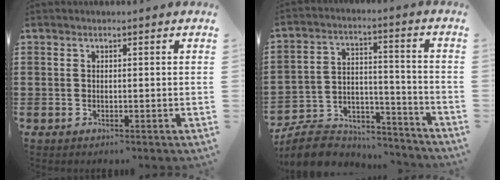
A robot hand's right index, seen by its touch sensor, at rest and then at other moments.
{"total": 8.7, "force": [-7.8, 2.9, 2.6], "torque": [-0.056, 0.021, -0.152]}